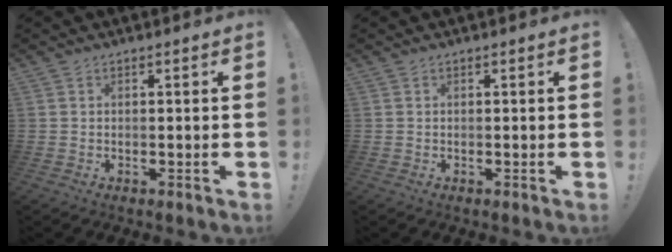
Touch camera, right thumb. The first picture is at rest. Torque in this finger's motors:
{"motor_torque": [0.00, 0.00, 0.01, -0.01, 0.00]}